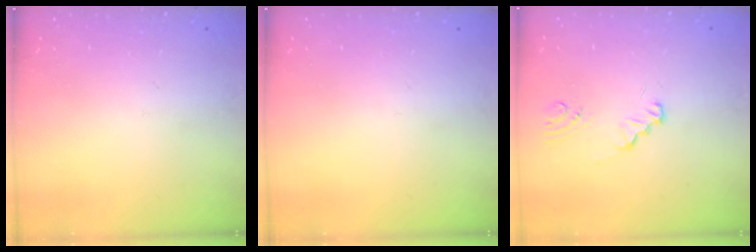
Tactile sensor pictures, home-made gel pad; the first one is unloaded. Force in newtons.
{"total": 0.0}
{"total": 1.5, "press": 1.4, "slide": 0.1}